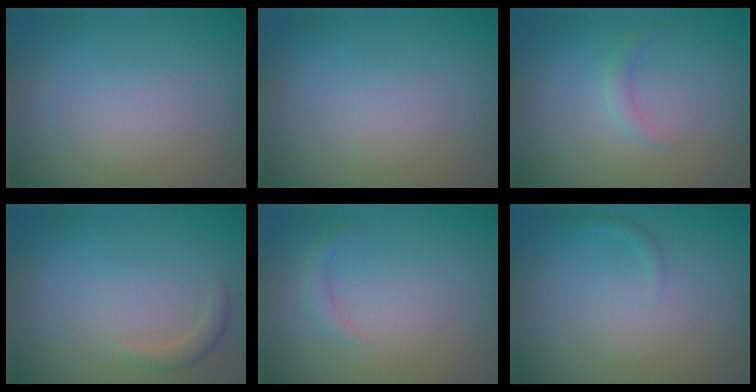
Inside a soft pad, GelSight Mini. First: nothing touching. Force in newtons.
{"total": 0.0}
{"total": 1.1, "press": 1.1, "slide": 0.0}
{"total": 1.2, "press": 1.2, "slide": 0.1}
{"total": 1.1, "press": 1.1, "slide": 0.0}
{"total": 0.5, "press": 0.5, "slide": 0.1}